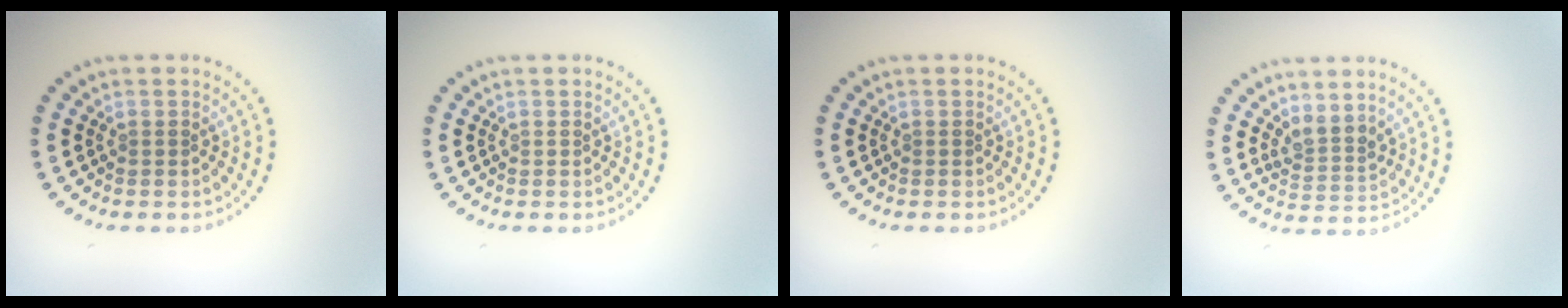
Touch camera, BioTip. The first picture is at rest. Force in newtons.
{"total": 0.0}
{"total": 0.0}
{"total": 2.3, "press": 1.7, "slide": 1.5}